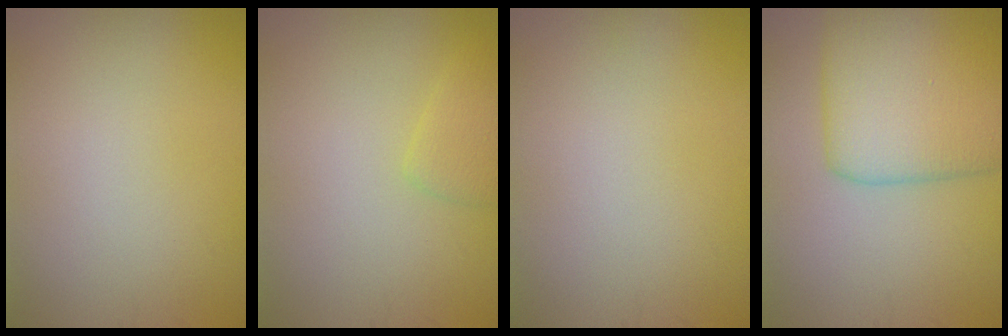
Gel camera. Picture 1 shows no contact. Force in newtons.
{"total": 1.5, "press": 1.5, "slide": 0.0}
{"total": 0.0}
{"total": 7.3, "press": 7.3, "slide": 0.1}